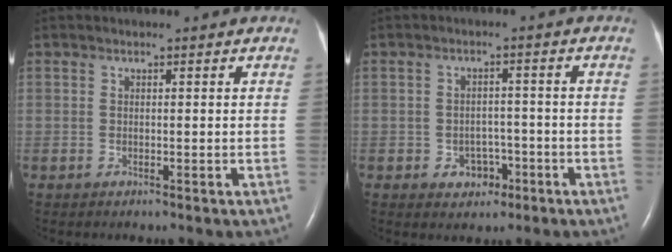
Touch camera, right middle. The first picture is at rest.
{"total": 3.8, "force": [-1.7, 3.0, 1.6], "torque": [-0.018, 0.012, -0.018]}